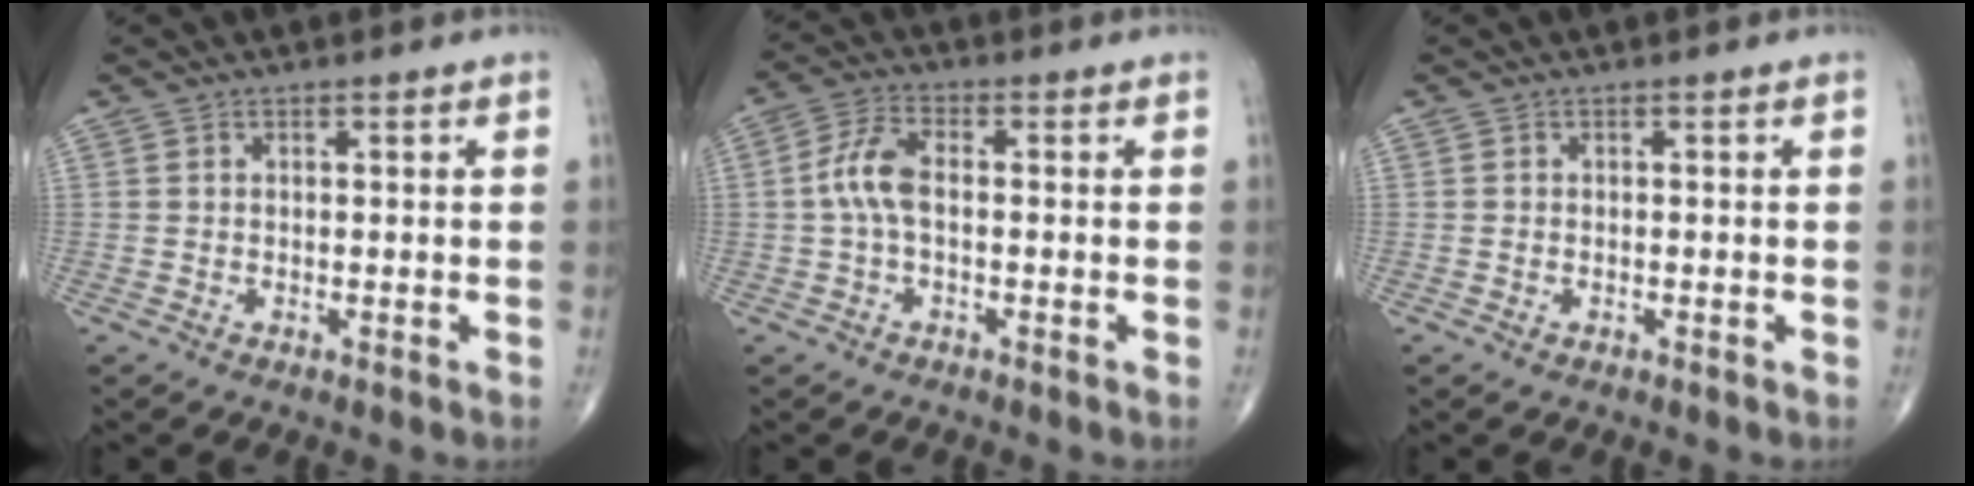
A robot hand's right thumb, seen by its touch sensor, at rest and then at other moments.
{"total": 6.1, "force": [-0.3, 2.9, 5.4], "torque": [-0.121, 0.019, -0.014]}
{"total": 0.5, "force": [-0.2, 0.4, 0.2], "torque": [-0.005, 0.002, -0.002]}